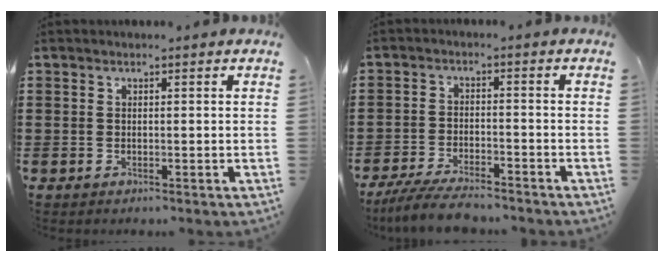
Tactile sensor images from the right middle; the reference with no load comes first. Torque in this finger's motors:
{"motor_torque": [0.22, -0.12, 0.27, 0.03]}